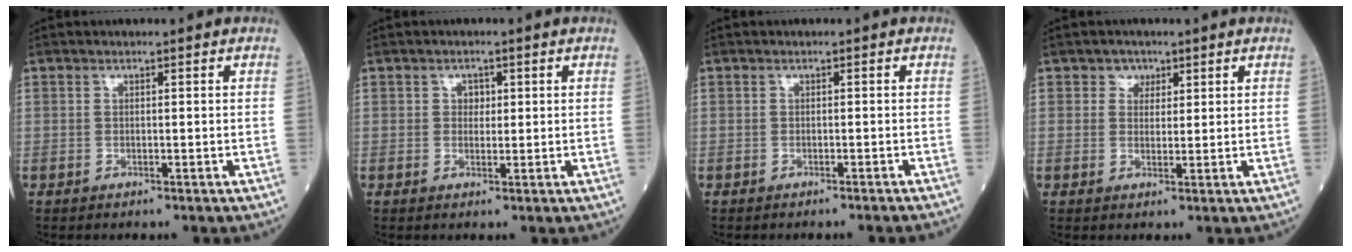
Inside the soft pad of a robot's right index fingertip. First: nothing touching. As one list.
[{"total": 1.6, "force": [0.4, 1.3, 0.9], "torque": [-0.009, 0.000, 0.004]}, {"total": 2.2, "force": [-1.9, -0.5, 0.9], "torque": [-0.011, 0.004, -0.024]}, {"total": 2.3, "force": [1.3, 1.9, 0.5], "torque": [0.000, 0.001, 0.015]}]